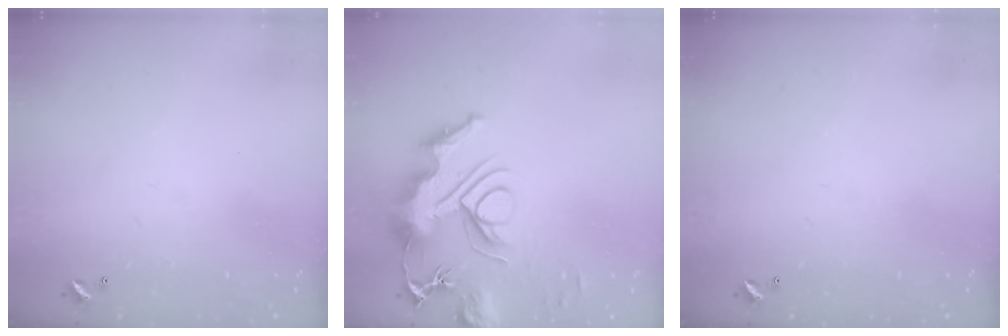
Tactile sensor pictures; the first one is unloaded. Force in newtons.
{"total": 13.8, "press": 13.7, "slide": 0.8}
{"total": 0.0}